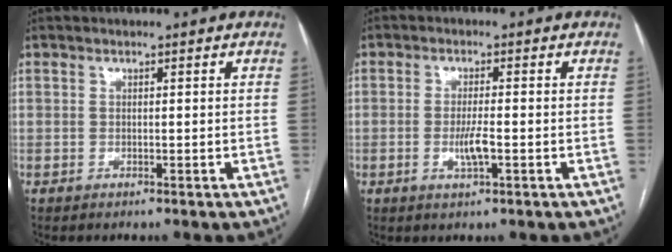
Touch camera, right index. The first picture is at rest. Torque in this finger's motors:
{"motor_torque": [0.13, 0.10, 0.17, 0.05]}